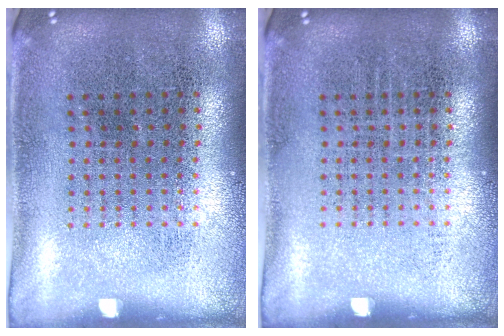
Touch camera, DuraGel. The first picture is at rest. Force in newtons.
{"total": 0.0}